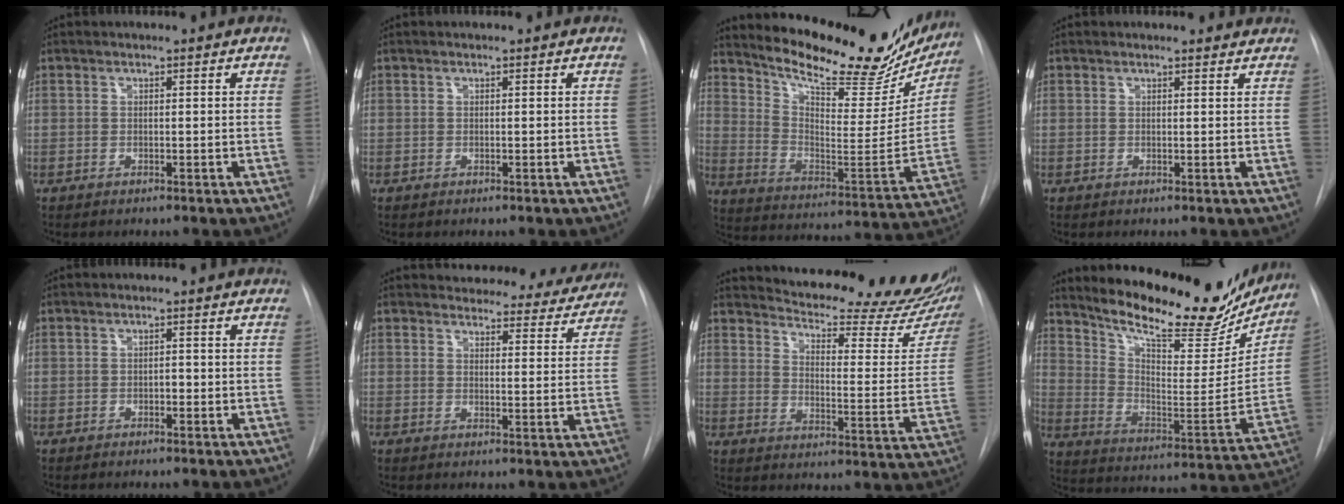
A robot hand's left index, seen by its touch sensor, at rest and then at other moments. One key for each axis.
{"total": 0.0}
{"total": 25.6, "fx": 21.6, "fy": 7.5, "fz": 11.3, "tx": -0.175, "ty": -0.053, "tz": 0.291}
{"total": 2.1, "fx": 2.1, "fy": 0.5, "fz": 0.0, "tx": -0.007, "ty": -0.003, "tz": 0.013}
{"total": 1.0, "fx": -0.8, "fy": 0.4, "fz": 0.5, "tx": -0.006, "ty": -0.003, "tz": -0.014}
{"total": 16.7, "fx": 15.9, "fy": 4.4, "fz": 2.7, "tx": -0.014, "ty": -0.028, "tz": 0.176}
{"total": 25.6, "fx": 22.7, "fy": 4.0, "fz": 11.1, "tx": -0.161, "ty": -0.100, "tz": 0.272}
{"total": 24.1, "fx": 20.4, "fy": 6.7, "fz": 11.0, "tx": -0.169, "ty": -0.043, "tz": 0.284}